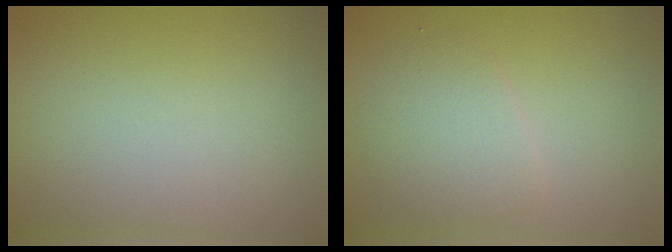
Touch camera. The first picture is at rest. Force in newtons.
{"total": 2.8, "press": 2.8, "slide": 0.1}